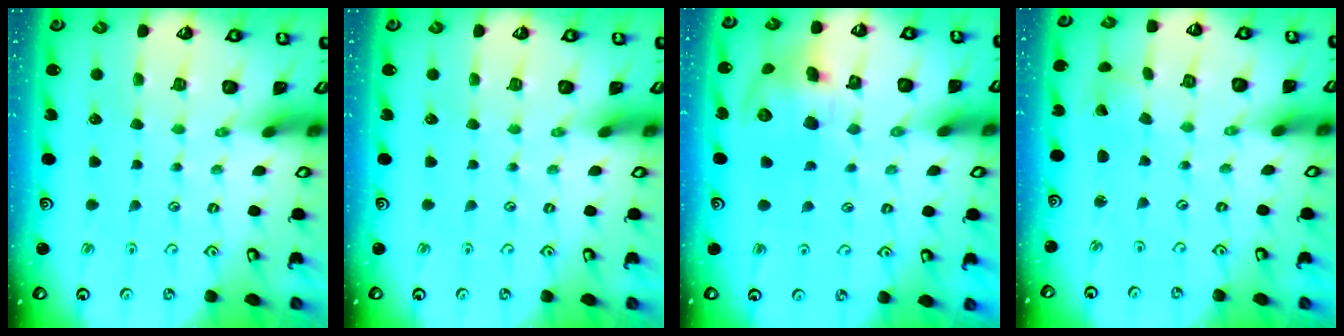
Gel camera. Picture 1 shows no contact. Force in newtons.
{"total": 0.0}
{"total": 13.0, "press": 12.8, "slide": 2.3}
{"total": 2.2, "press": 2.2, "slide": 0.2}